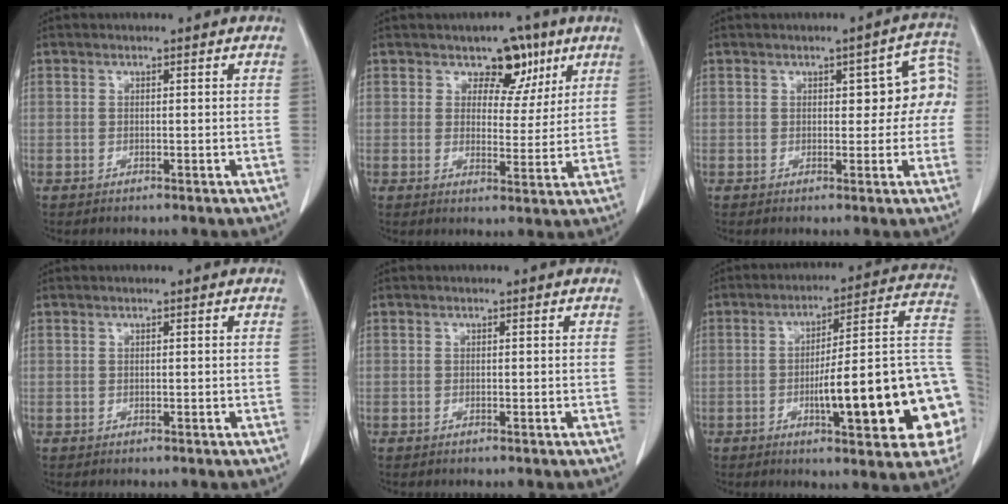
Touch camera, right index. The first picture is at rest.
{"total": 6.0, "force": [3.6, 4.0, 2.6], "torque": [-0.018, 0.002, 0.050]}
{"total": 6.8, "force": [0.8, 3.4, 5.9], "torque": [-0.054, 0.034, 0.010]}
{"total": 0.0}
{"total": 0.0}
{"total": 22.0, "force": [-4.9, 3.3, 21.2], "torque": [-0.200, 0.029, -0.059]}